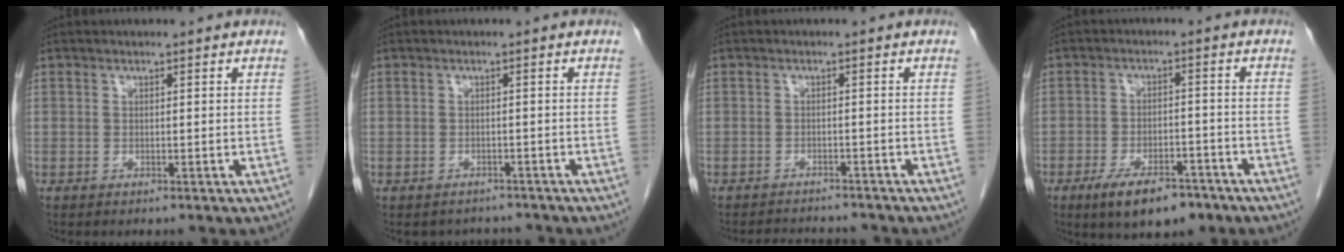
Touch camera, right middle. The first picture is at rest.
{"total": 3.3, "force": [-2.9, 1.4, -0.1], "torque": [0.001, 0.005, -0.040]}
{"total": 5.5, "force": [-5.3, 1.0, 1.0], "torque": [-0.012, -0.004, -0.072]}
{"total": 8.4, "force": [-5.7, 3.3, 5.3], "torque": [-0.085, -0.004, -0.088]}